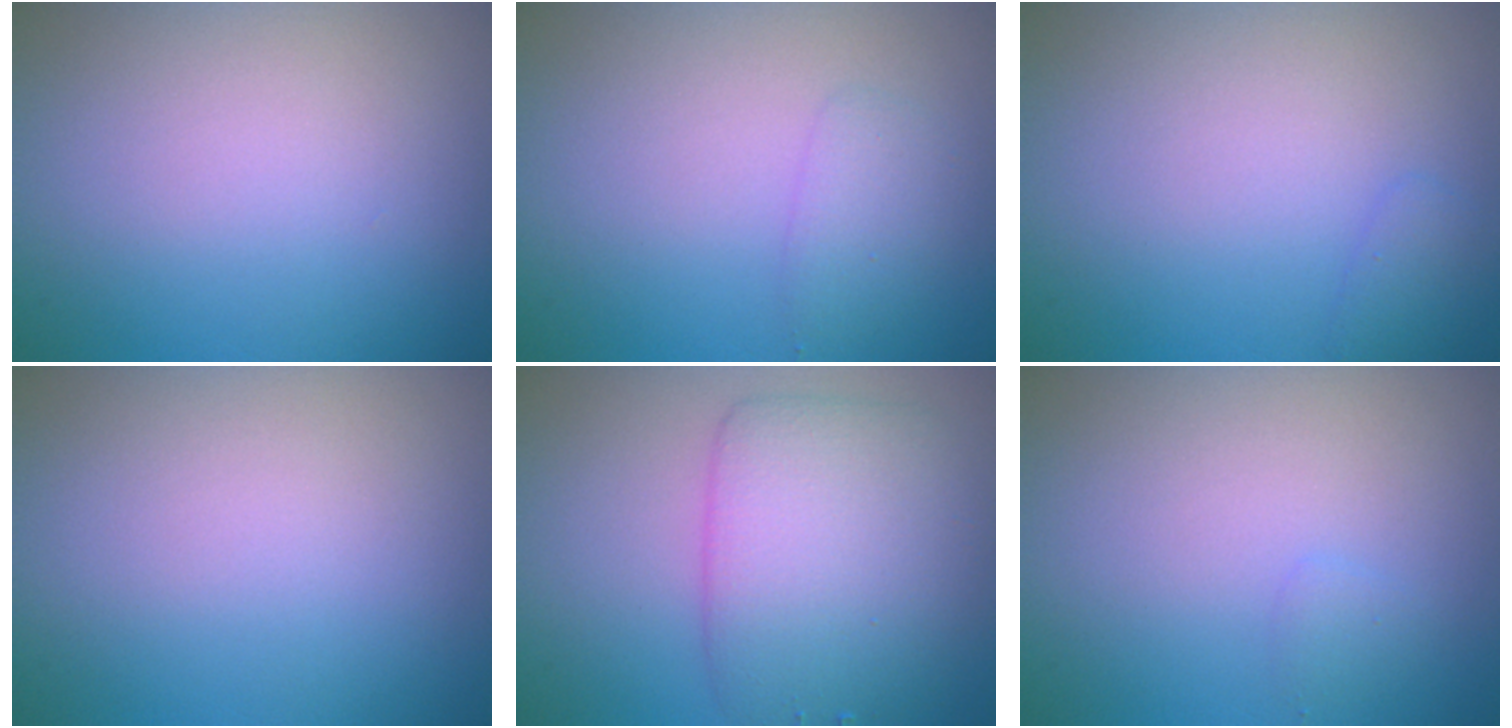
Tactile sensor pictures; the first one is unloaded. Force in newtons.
{"total": 1.5, "press": 1.5, "slide": 0.1}
{"total": 1.0, "press": 1.0, "slide": 0.1}
{"total": 0.0}
{"total": 6.3, "press": 6.3, "slide": 0.1}
{"total": 0.7, "press": 0.7, "slide": 0.0}